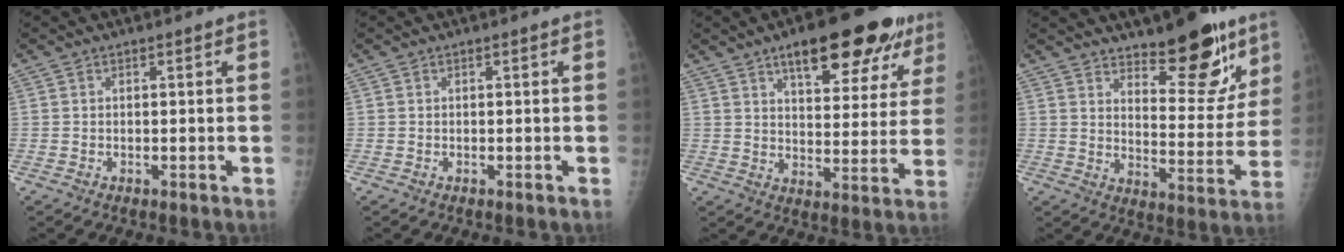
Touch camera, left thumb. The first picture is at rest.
{"total": 0.0}
{"total": 18.8, "force": [11.2, 7.5, 13.0], "torque": [-0.134, -0.030, 0.158]}
{"total": 15.4, "force": [10.6, 5.7, 9.6], "torque": [-0.077, -0.079, 0.162]}